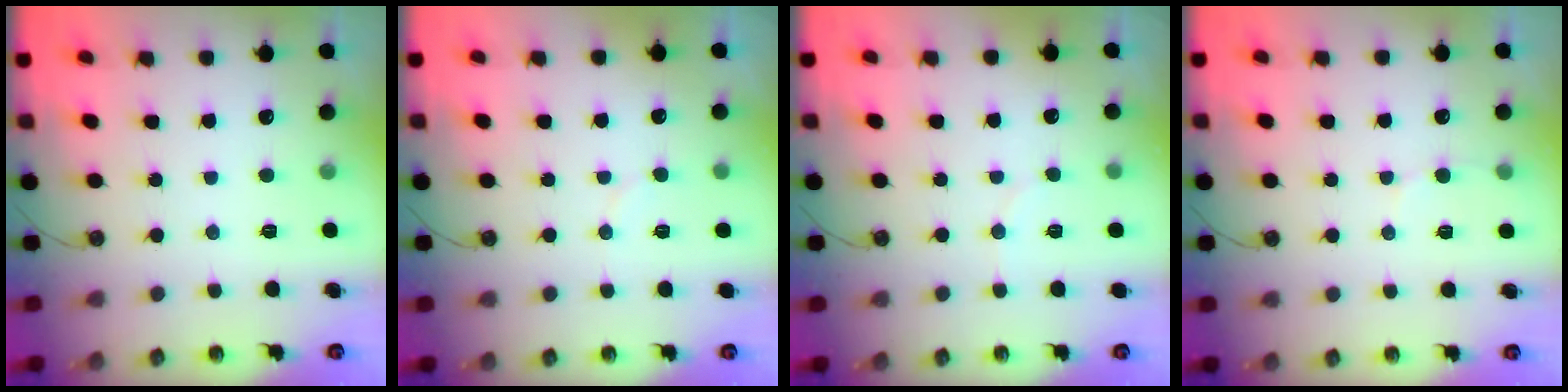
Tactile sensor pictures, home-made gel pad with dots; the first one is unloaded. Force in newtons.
{"total": 3.9, "press": 3.9, "slide": 0.4}
{"total": 2.7, "press": 2.6, "slide": 0.7}
{"total": 4.9, "press": 4.9, "slide": 0.5}